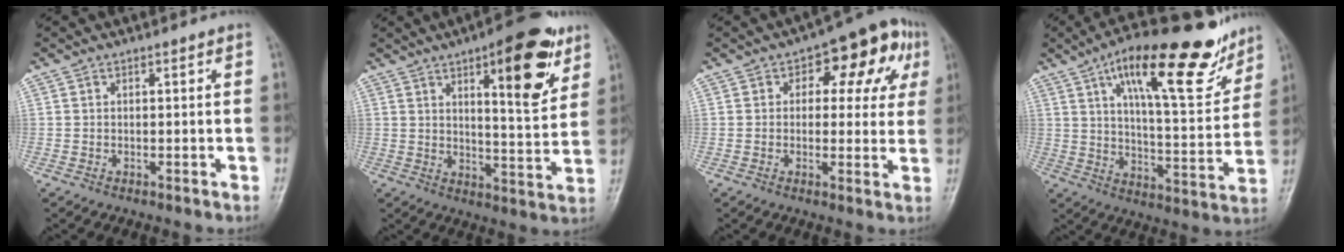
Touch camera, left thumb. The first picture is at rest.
{"total": 15.6, "force": [7.8, 5.0, 12.5], "torque": [-0.142, -0.036, 0.106]}
{"total": 12.3, "force": [3.9, 7.4, 9.1], "torque": [-0.056, 0.022, 0.042]}
{"total": 22.0, "force": [13.2, 6.9, 16.2], "torque": [-0.209, -0.047, 0.206]}